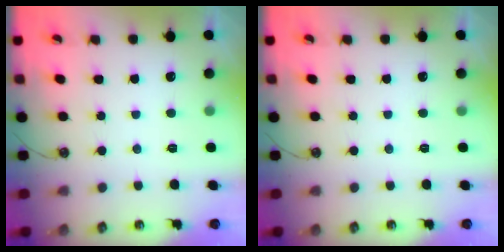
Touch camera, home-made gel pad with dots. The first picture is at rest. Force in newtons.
{"total": 0.0}